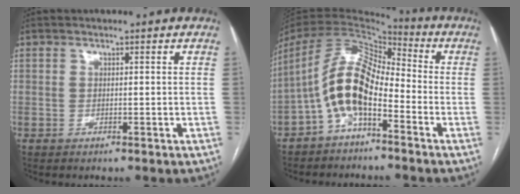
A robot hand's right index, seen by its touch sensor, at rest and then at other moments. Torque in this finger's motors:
{"motor_torque": [2.14, 0.00, 0.51, 0.17]}